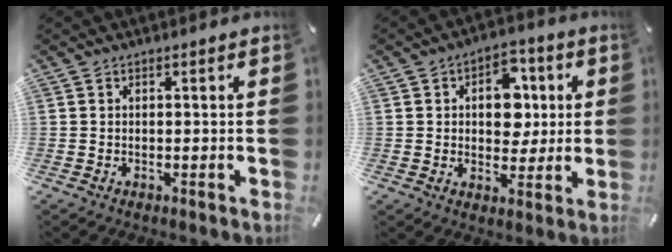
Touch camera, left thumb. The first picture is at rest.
{"total": 9.7, "force": [1.8, 7.5, 5.9], "torque": [-0.065, -0.001, 0.025]}